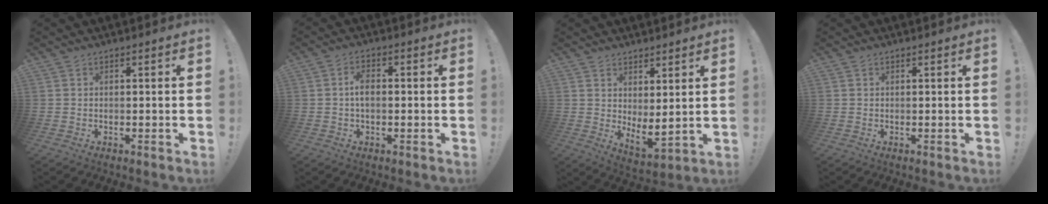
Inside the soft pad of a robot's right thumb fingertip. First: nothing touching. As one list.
[{"total": 4.2, "force": [0.1, 2.2, 3.6], "torque": [-0.050, 0.003, 0.000]}, {"total": 4.9, "force": [3.1, 1.0, 3.6], "torque": [-0.049, -0.043, 0.060]}, {"total": 0.0}]